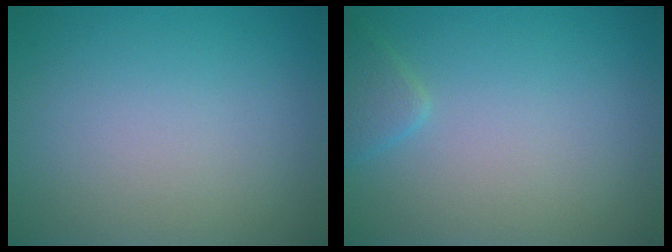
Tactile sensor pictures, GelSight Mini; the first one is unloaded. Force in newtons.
{"total": 1.4, "press": 1.4, "slide": 0.1}